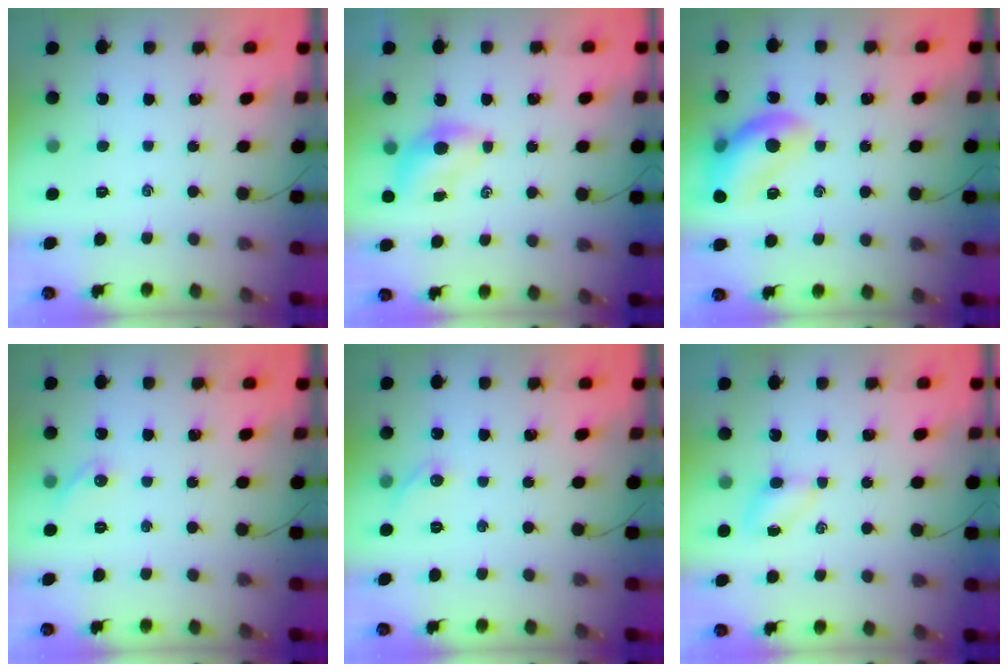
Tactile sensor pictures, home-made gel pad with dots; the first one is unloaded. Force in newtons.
{"total": 4.8, "press": 4.7, "slide": 0.8}
{"total": 14.1, "press": 14.0, "slide": 1.7}
{"total": 4.9, "press": 4.7, "slide": 1.3}
{"total": 4.5, "press": 4.2, "slide": 1.6}
{"total": 4.0, "press": 3.8, "slide": 1.2}